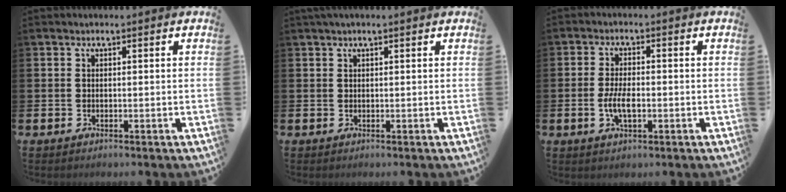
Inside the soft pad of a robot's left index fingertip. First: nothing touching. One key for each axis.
{"total": 0.9, "fx": 0.7, "fy": 0.0, "fz": 0.5, "tx": -0.005, "ty": -0.001, "tz": 0.011}
{"total": 4.0, "fx": -0.8, "fy": 1.7, "fz": 3.5, "tx": -0.063, "ty": 0.000, "tz": -0.018}